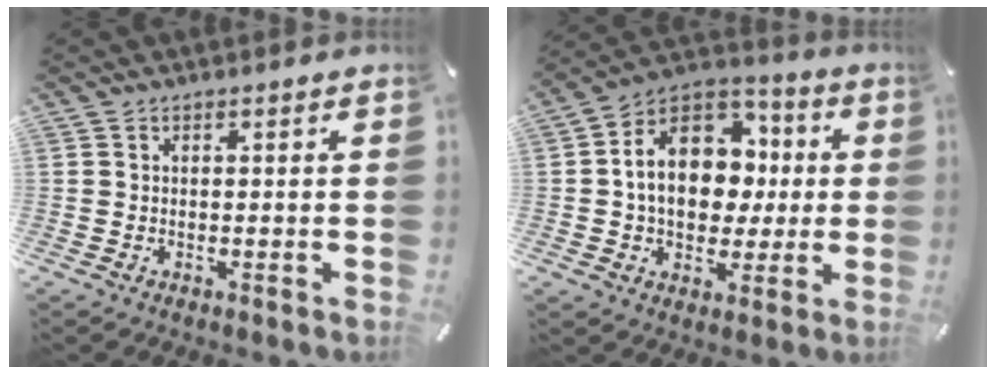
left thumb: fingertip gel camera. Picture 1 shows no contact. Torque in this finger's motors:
{"motor_torque": [2.48, 2.53, 1.46, -0.57, 0.47]}